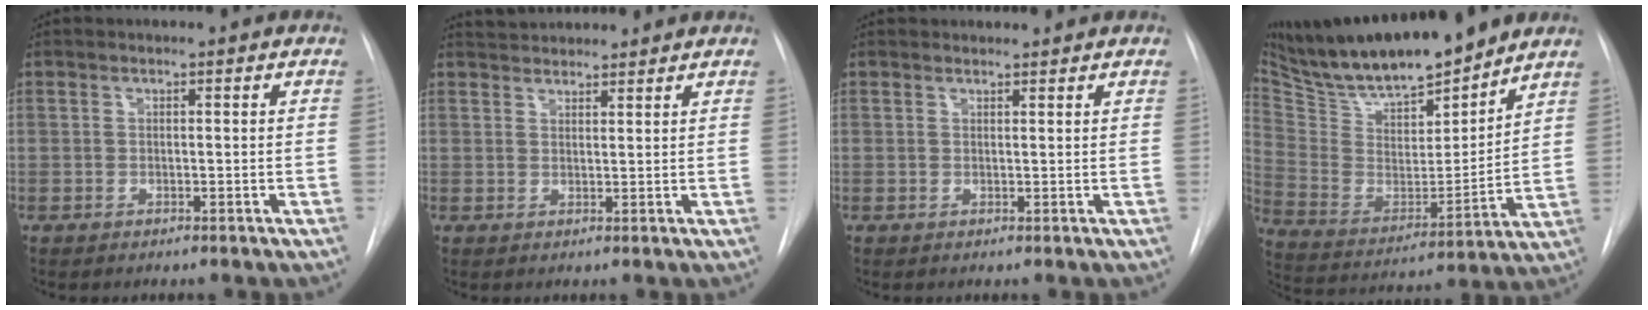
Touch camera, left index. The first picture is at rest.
{"total": 5.3, "force": [5.2, 1.0, 0.8], "torque": [-0.014, 0.034, 0.078]}
{"total": 3.4, "force": [3.3, 0.6, 0.4], "torque": [-0.006, 0.022, 0.045]}
{"total": 21.8, "force": [18.8, 4.1, 10.3], "torque": [-0.187, -0.015, 0.325]}